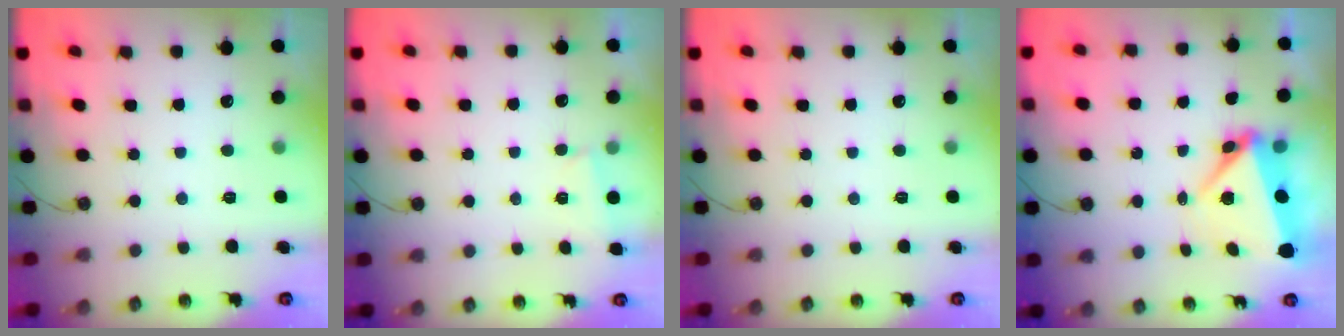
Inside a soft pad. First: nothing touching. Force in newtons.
{"total": 1.0, "press": 0.9, "slide": 0.4}
{"total": 0.0}
{"total": 6.4, "press": 6.0, "slide": 2.1}